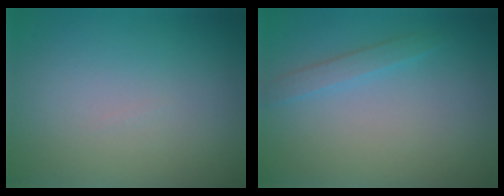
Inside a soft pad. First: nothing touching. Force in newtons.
{"total": 1.4, "press": 1.4, "slide": 0.0}